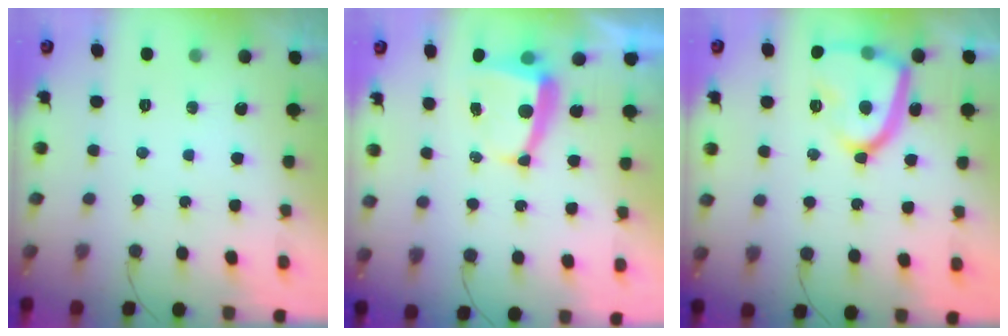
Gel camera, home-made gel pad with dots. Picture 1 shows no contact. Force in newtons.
{"total": 6.6, "press": 6.6, "slide": 0.3}
{"total": 17.7, "press": 17.6, "slide": 1.6}